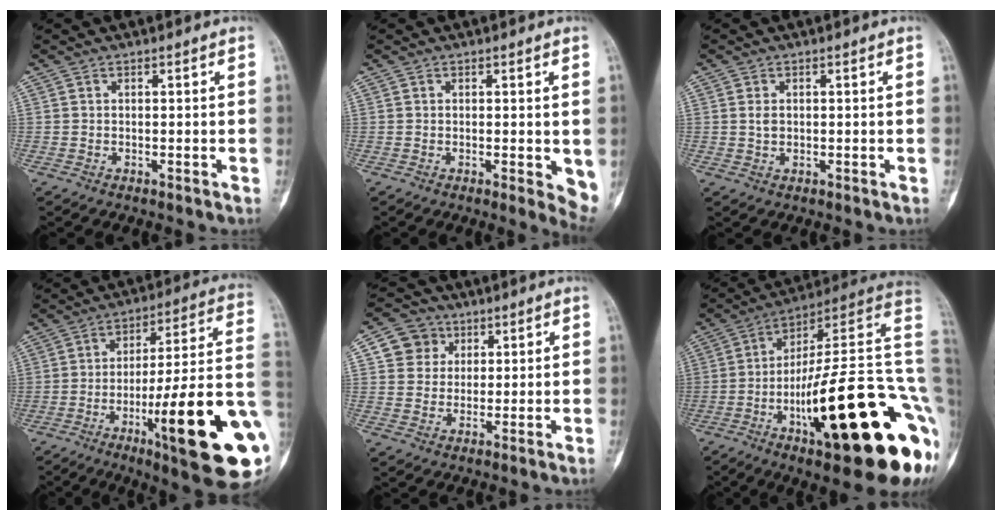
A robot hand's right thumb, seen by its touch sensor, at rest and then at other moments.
{"total": 5.0, "force": [-0.6, 2.1, 4.5], "torque": [-0.037, -0.010, -0.008]}
{"total": 1.9, "force": [0.1, 1.4, 1.2], "torque": [-0.015, 0.000, 0.001]}
{"total": 26.0, "force": [-7.9, 4.5, 24.3], "torque": [-0.301, 0.014, -0.112]}
{"total": 6.2, "force": [2.1, 5.6, 1.4], "torque": [0.011, -0.001, 0.034]}
{"total": 33.5, "force": [-6.8, 8.7, 31.6], "torque": [-0.368, 0.047, -0.102]}